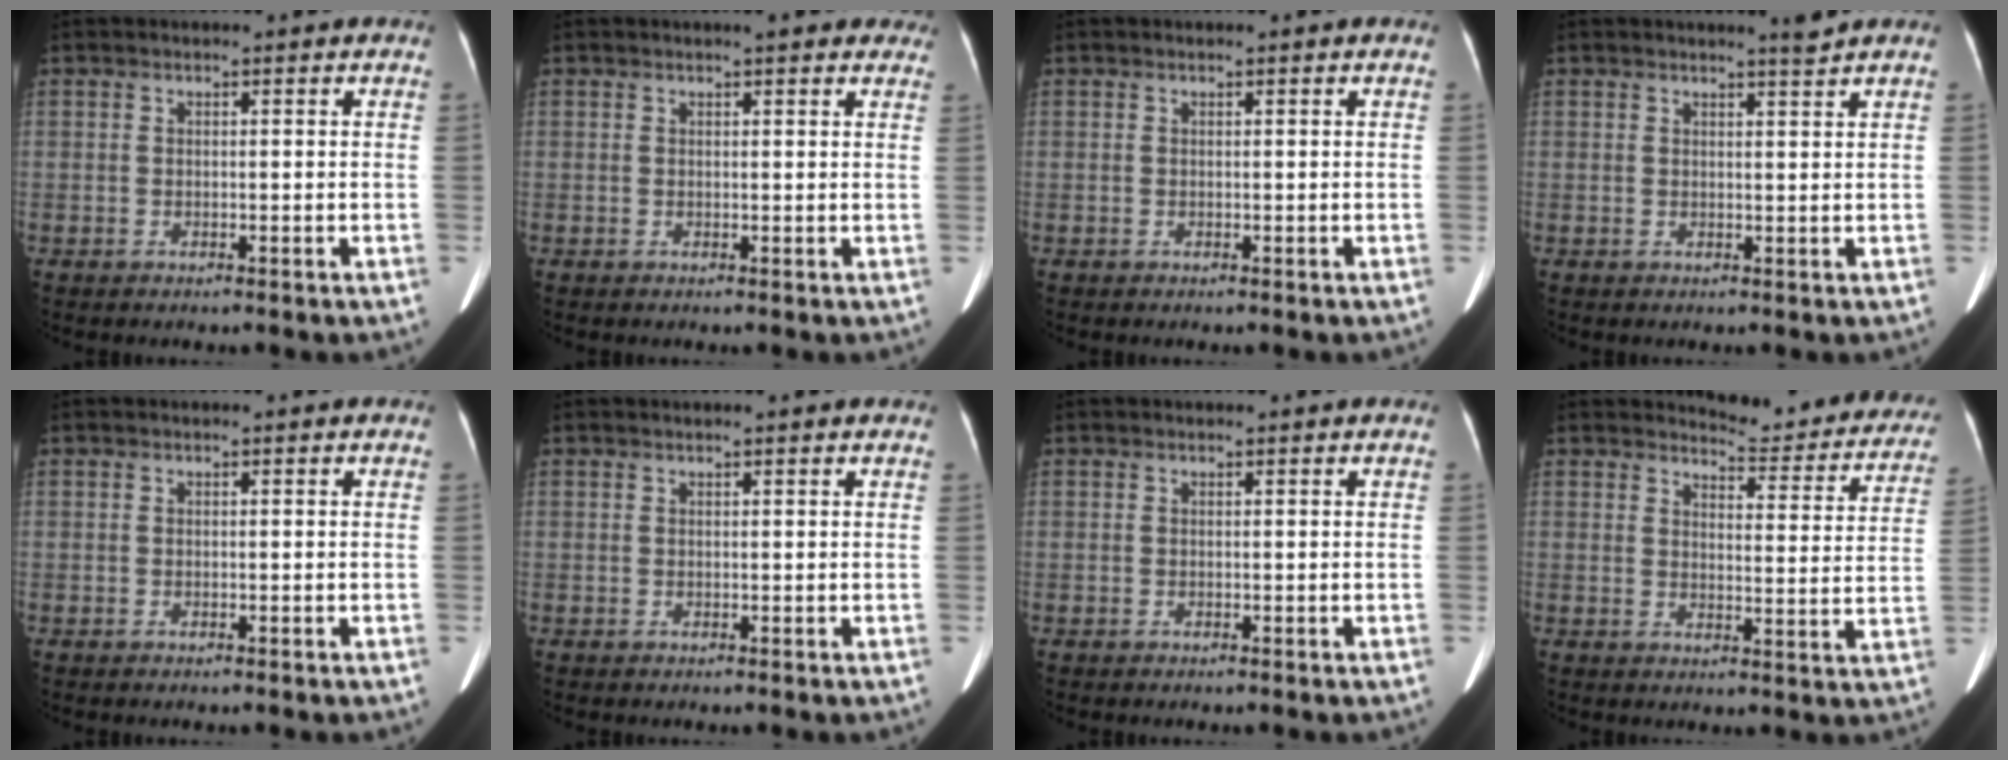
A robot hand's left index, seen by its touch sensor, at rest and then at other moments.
{"total": 4.9, "force": [4.0, 1.4, 2.6], "torque": [-0.020, 0.012, 0.039]}
{"total": 0.0}
{"total": 1.5, "force": [1.2, -0.7, 0.3], "torque": [-0.017, -0.014, 0.025]}
{"total": 0.0}
{"total": 2.8, "force": [2.5, 0.3, 1.3], "torque": [-0.015, 0.025, 0.027]}
{"total": 0.7, "force": [0.6, 0.0, 0.2], "torque": [-0.006, 0.004, 0.010]}
{"total": 13.0, "force": [12.5, 2.4, 2.6], "torque": [-0.012, -0.048, 0.126]}